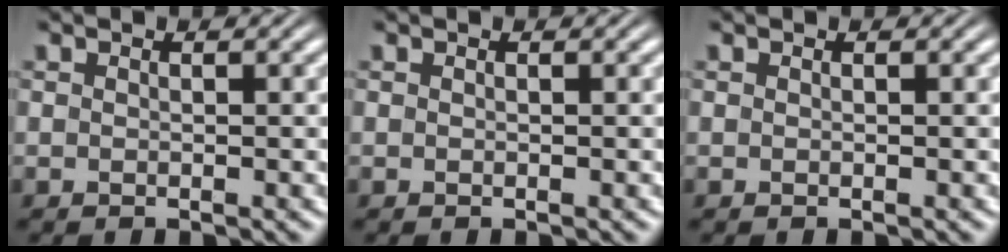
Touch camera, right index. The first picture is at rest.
{"total": 0.0}
{"total": 0.0}